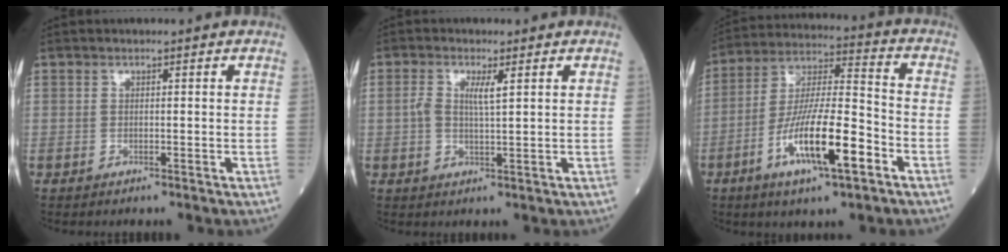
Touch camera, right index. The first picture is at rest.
{"total": 3.5, "force": [0.9, 0.7, 3.3], "torque": [-0.067, 0.004, 0.016]}
{"total": 14.8, "force": [-6.2, 2.4, 13.2], "torque": [-0.250, -0.006, -0.110]}